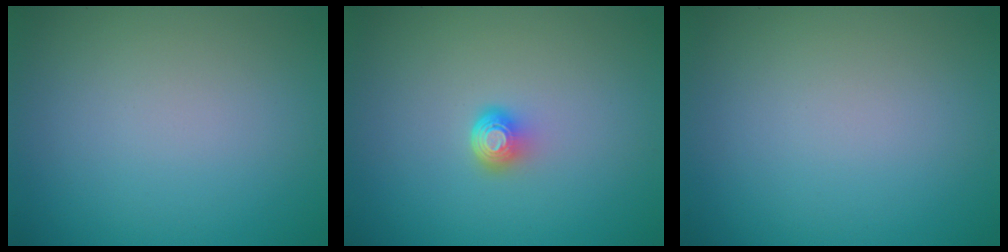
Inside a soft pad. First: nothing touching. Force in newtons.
{"total": 1.9, "press": 1.3, "slide": 1.4}
{"total": 0.0}